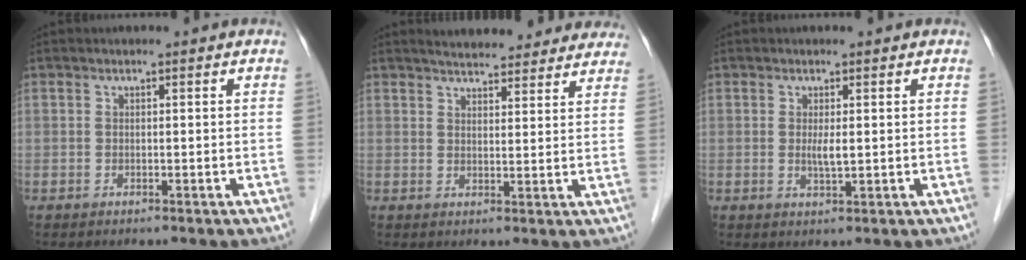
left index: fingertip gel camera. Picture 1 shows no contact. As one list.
[{"total": 14.4, "force": [13.2, 3.5, 4.3], "torque": [-0.034, 0.016, 0.155]}, {"total": 1.9, "force": [0.2, 0.2, 1.9], "torque": [-0.040, -0.004, 0.006]}]